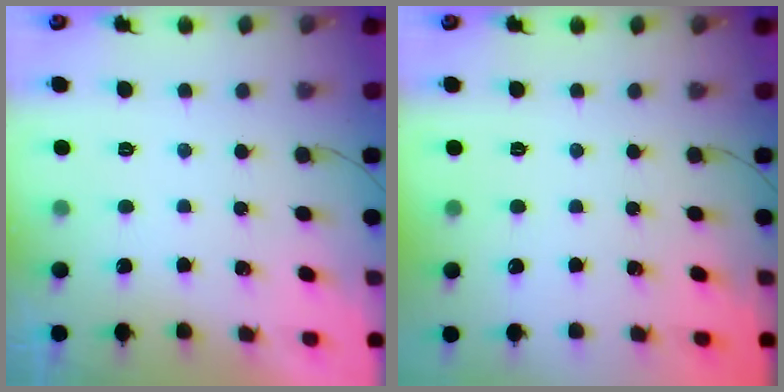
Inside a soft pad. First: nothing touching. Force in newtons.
{"total": 0.0}